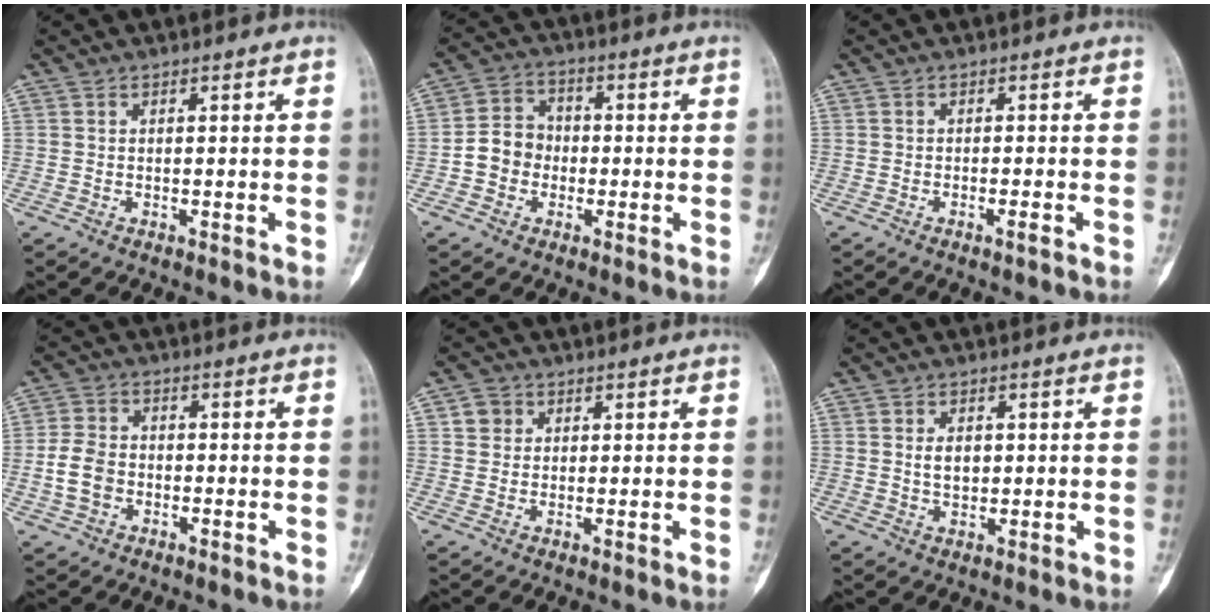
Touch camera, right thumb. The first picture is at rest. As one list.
[{"total": 7.0, "force": [-1.4, 6.2, 2.9], "torque": [-0.026, 0.024, -0.038]}, {"total": 1.5, "force": [-0.9, 0.1, 1.2], "torque": [-0.021, 0.003, -0.015]}, {"total": 6.1, "force": [-1.4, 4.6, 3.7], "torque": [-0.069, 0.017, -0.031]}, {"total": 2.8, "force": [1.0, 2.6, 0.6], "torque": [0.005, -0.002, 0.014]}, {"total": 3.6, "force": [0.6, 2.4, 2.6], "torque": [-0.028, -0.003, 0.012]}]